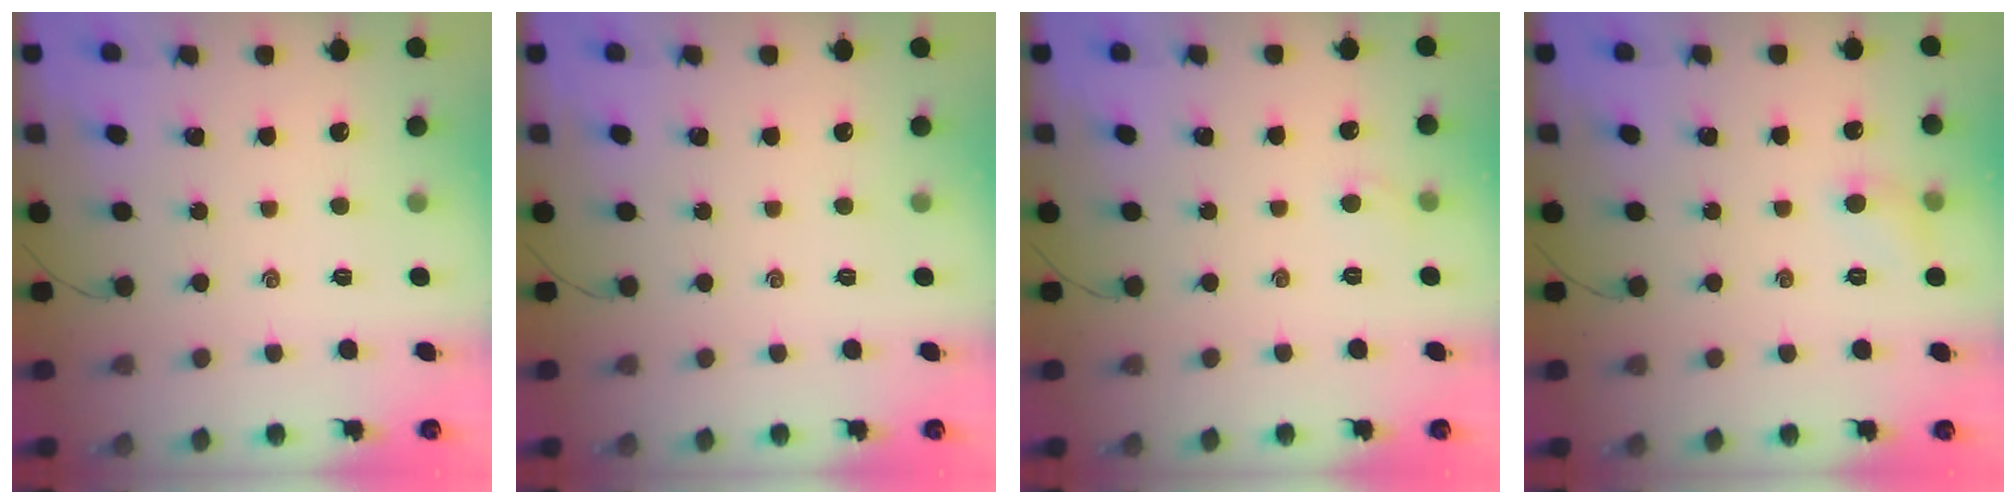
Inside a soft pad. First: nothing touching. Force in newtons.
{"total": 0.0}
{"total": 2.9, "press": 2.8, "slide": 1.0}
{"total": 5.5, "press": 5.4, "slide": 1.2}